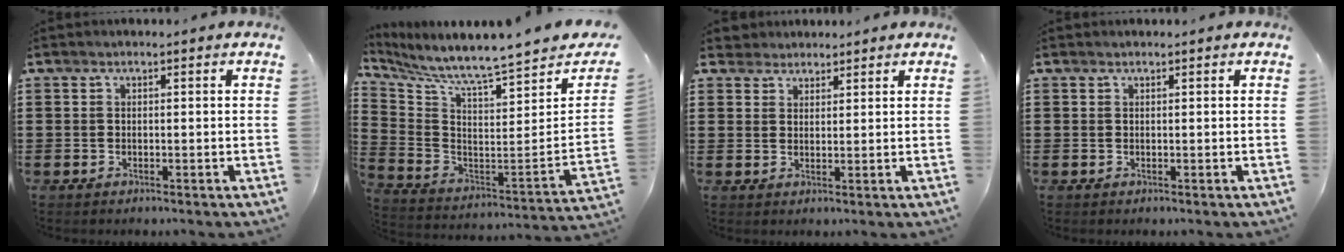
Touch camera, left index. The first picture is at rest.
{"total": 5.1, "force": [4.7, -1.2, 1.6], "torque": [-0.063, -0.070, 0.069]}
{"total": 2.6, "force": [2.3, 1.1, -0.4], "torque": [-0.001, 0.005, 0.044]}
{"total": 0.0}